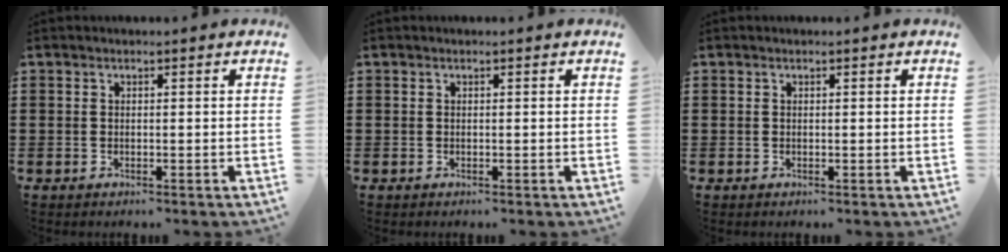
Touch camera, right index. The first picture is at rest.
{"total": 0.0}
{"total": 0.0}